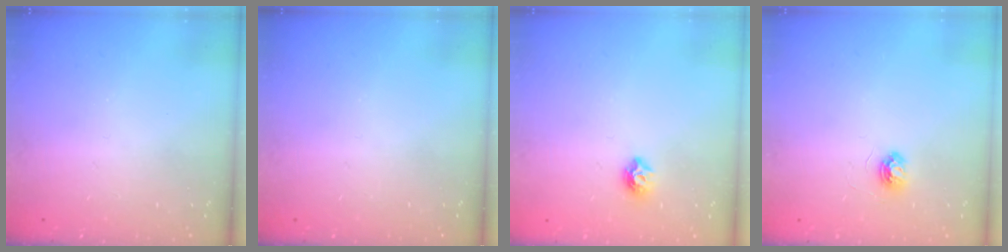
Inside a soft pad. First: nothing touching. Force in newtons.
{"total": 0.0}
{"total": 6.8, "press": 6.8, "slide": 0.7}
{"total": 3.7, "press": 3.7, "slide": 0.4}